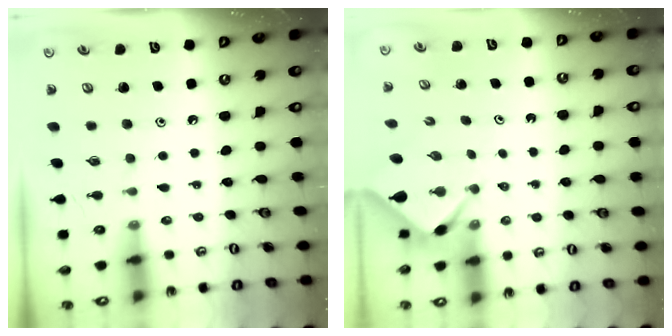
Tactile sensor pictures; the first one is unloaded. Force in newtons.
{"total": 2.3, "press": 2.3, "slide": 0.1}